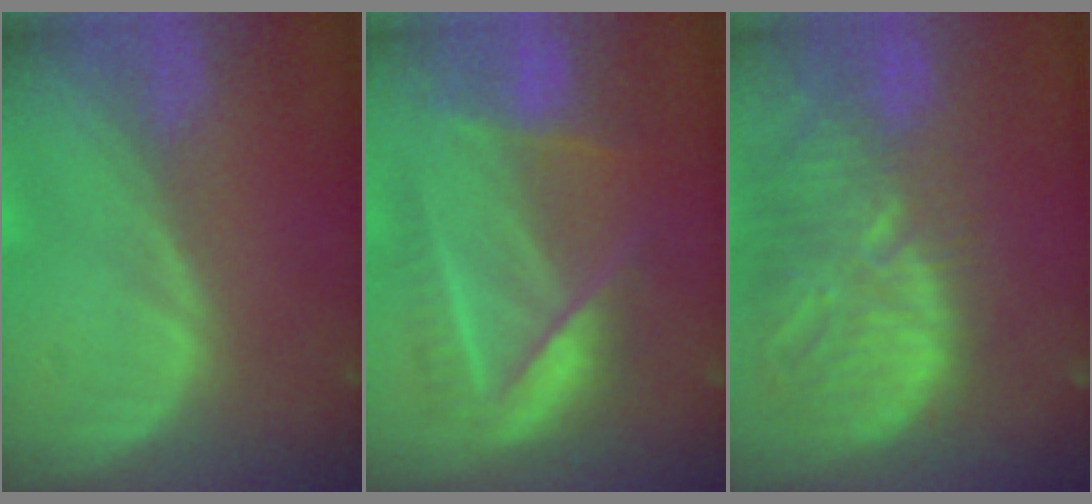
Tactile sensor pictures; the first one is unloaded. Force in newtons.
{"total": 7.8, "press": 7.6, "slide": 1.8}
{"total": 13.4, "press": 11.5, "slide": 7.0}